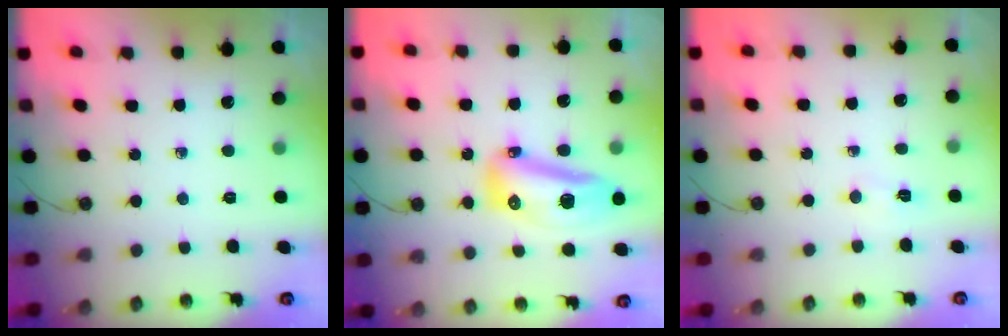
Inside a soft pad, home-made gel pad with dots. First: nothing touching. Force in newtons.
{"total": 16.2, "press": 15.0, "slide": 6.1}
{"total": 4.1, "press": 2.2, "slide": 3.4}